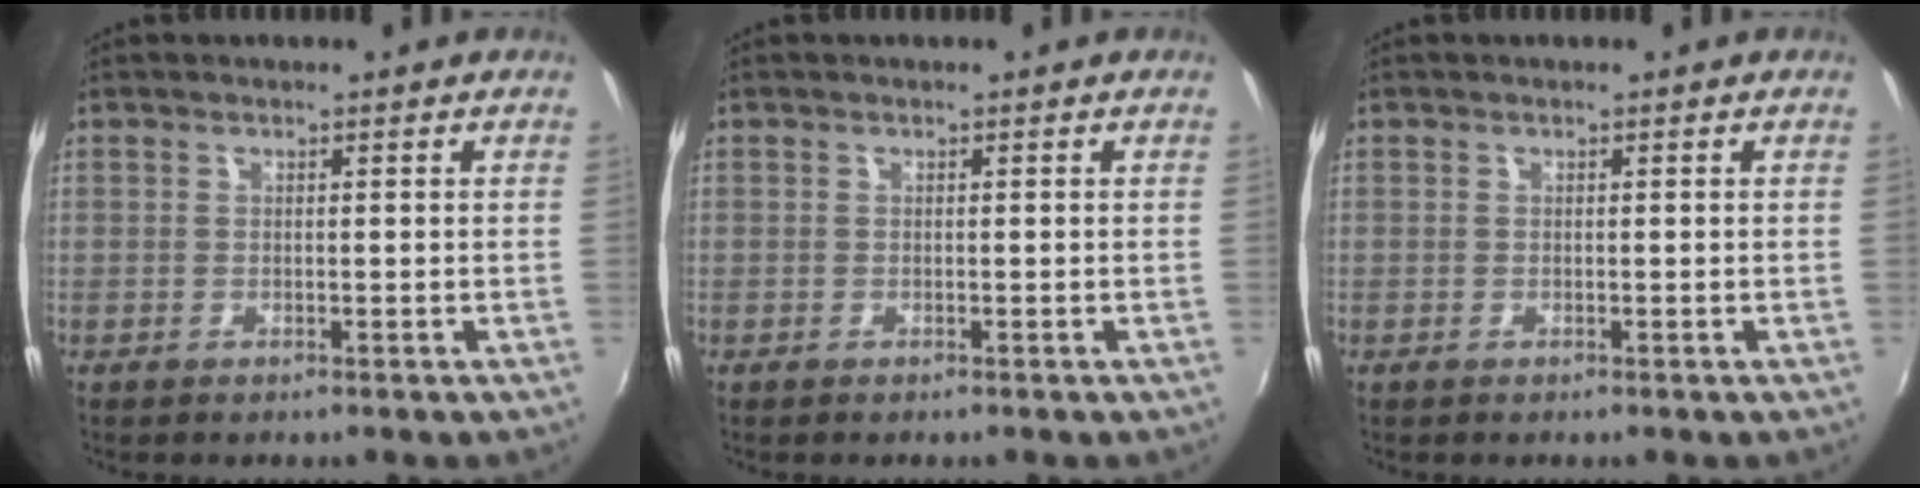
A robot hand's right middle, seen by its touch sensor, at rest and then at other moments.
{"total": 0.0}
{"total": 0.0}